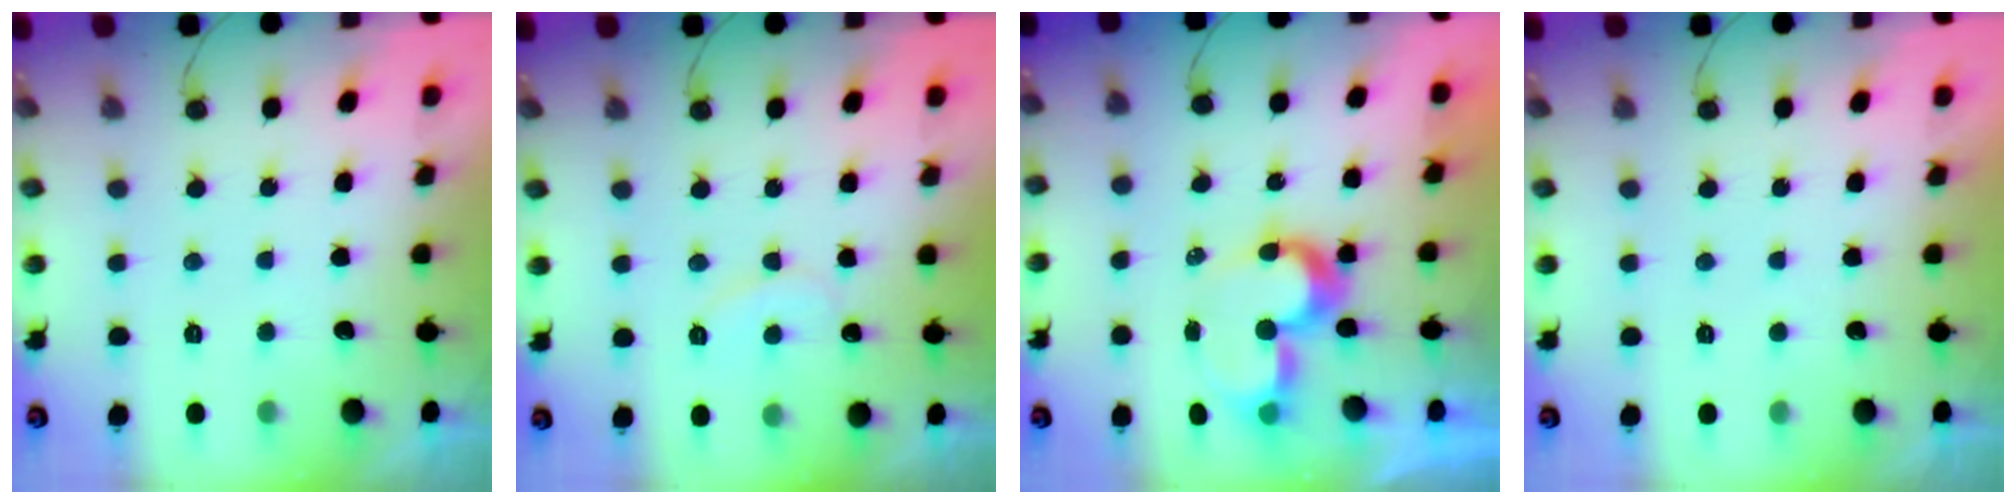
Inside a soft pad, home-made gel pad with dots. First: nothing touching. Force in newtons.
{"total": 8.0, "press": 7.9, "slide": 0.6}
{"total": 10.3, "press": 10.3, "slide": 0.6}
{"total": 1.7, "press": 1.7, "slide": 0.0}